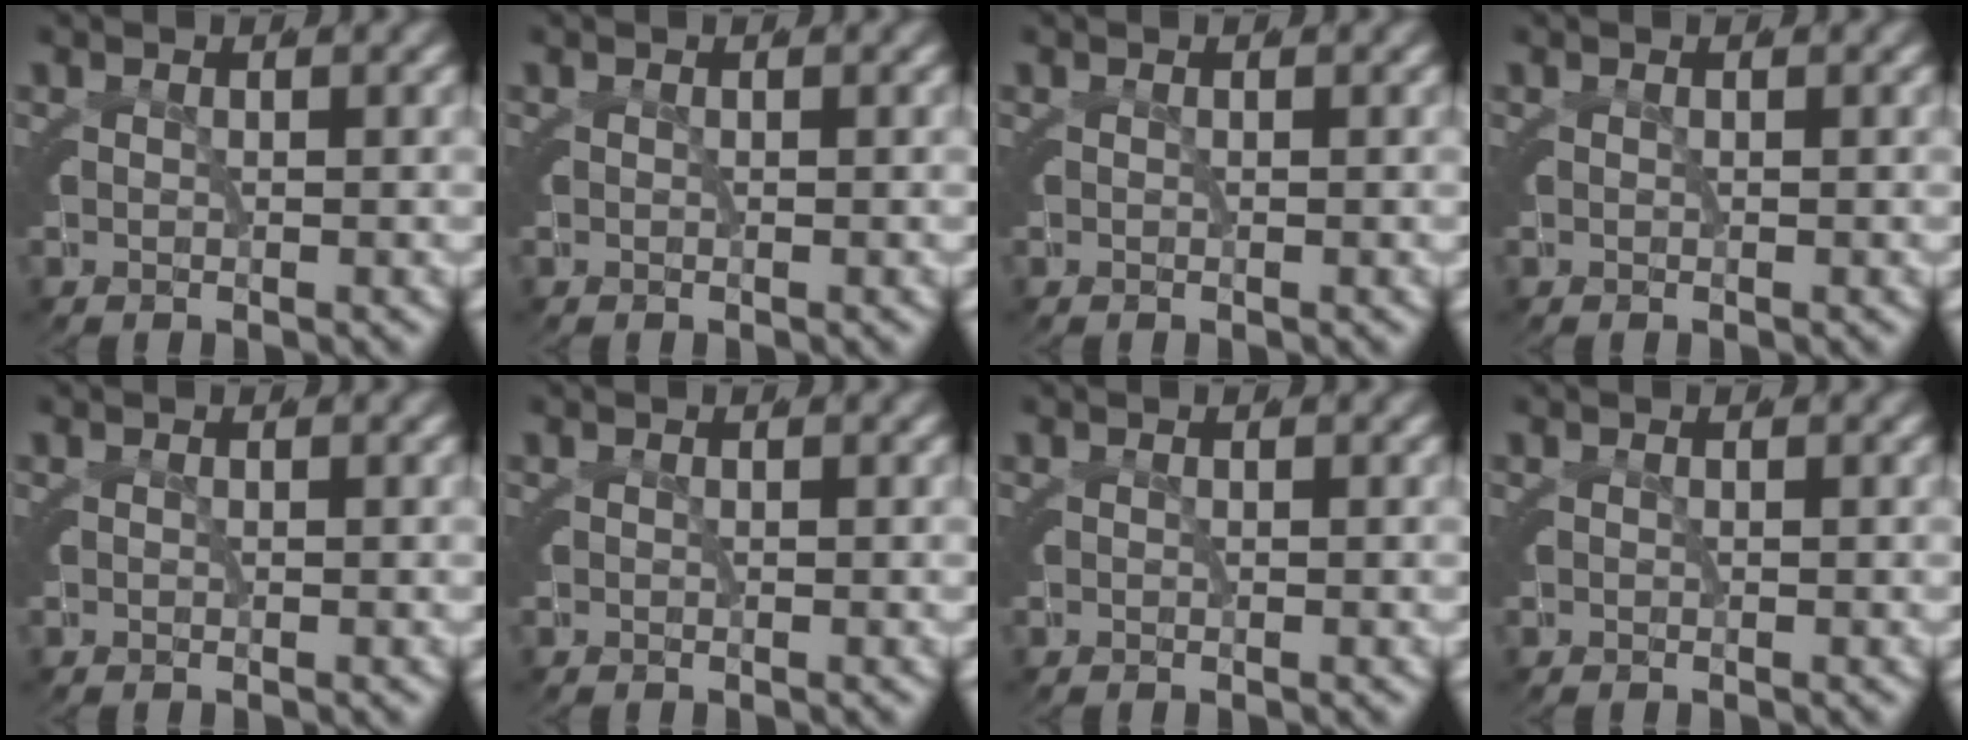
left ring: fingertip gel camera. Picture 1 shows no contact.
{"total": 0.0}
{"total": 0.0}
{"total": 0.0}
{"total": 0.0}
{"total": 0.0}
{"total": 0.0}
{"total": 0.0}